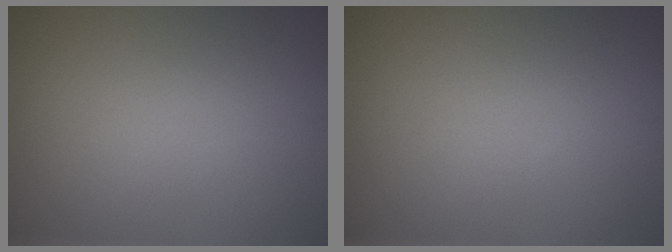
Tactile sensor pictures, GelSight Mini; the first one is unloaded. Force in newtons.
{"total": 0.0}